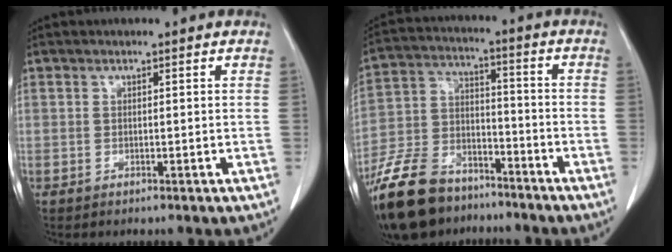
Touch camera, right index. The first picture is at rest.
{"total": 16.3, "force": [-12.5, 7.6, 7.1], "torque": [-0.162, 0.003, -0.223]}